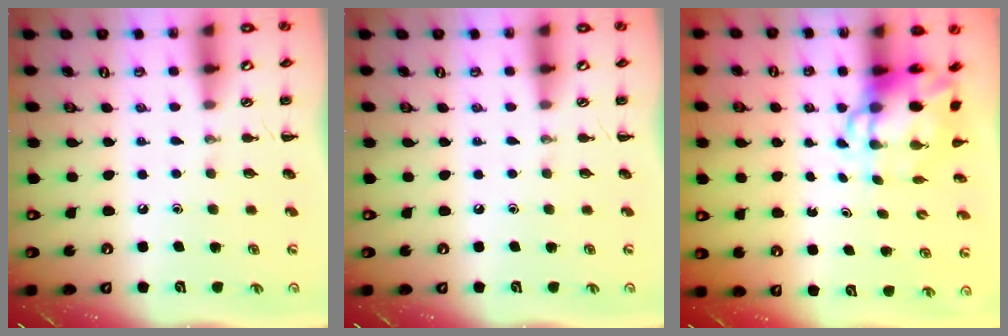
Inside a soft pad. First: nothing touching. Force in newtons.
{"total": 0.0}
{"total": 6.3, "press": 6.1, "slide": 1.5}